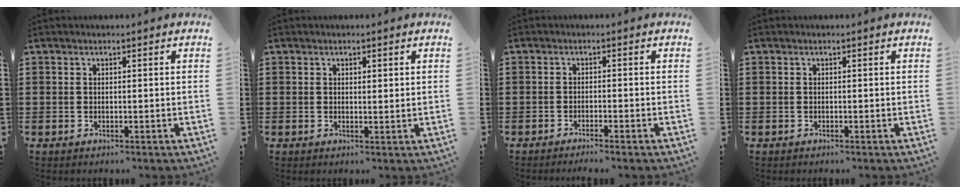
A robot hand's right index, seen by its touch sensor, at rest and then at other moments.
{"total": 0.8, "force": [0.5, 0.4, 0.4], "torque": [-0.009, 0.004, 0.009]}
{"total": 1.3, "force": [-1.2, -0.3, 0.4], "torque": [-0.008, 0.001, -0.024]}
{"total": 0.0}